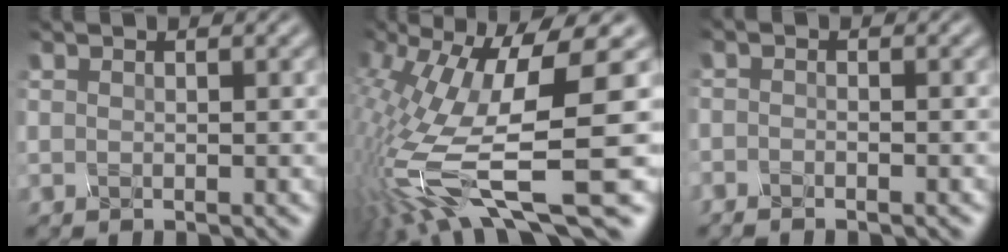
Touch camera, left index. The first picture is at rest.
{"total": 12.9, "force": [-3.2, 3.2, 12.1], "torque": [-0.278, -0.012, -0.013]}
{"total": 1.8, "force": [-1.8, 0.0, 0.1], "torque": [0.006, -0.004, -0.019]}